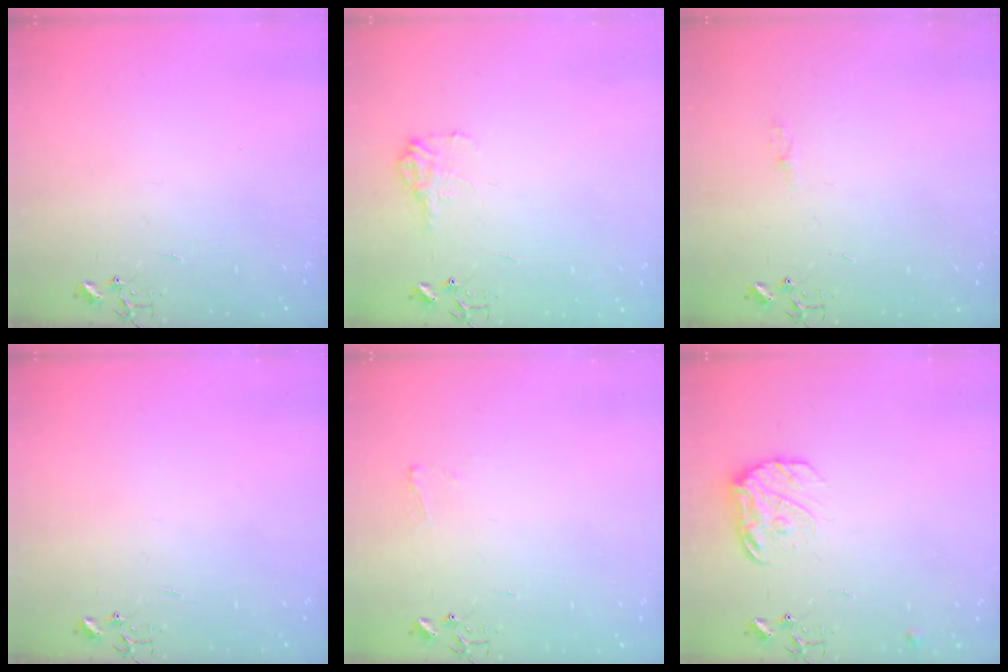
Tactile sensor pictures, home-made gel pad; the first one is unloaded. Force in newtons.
{"total": 9.3, "press": 9.3, "slide": 0.3}
{"total": 3.3, "press": 3.3, "slide": 0.4}
{"total": 0.0}
{"total": 5.2, "press": 5.1, "slide": 0.6}
{"total": 11.5, "press": 11.5, "slide": 0.6}